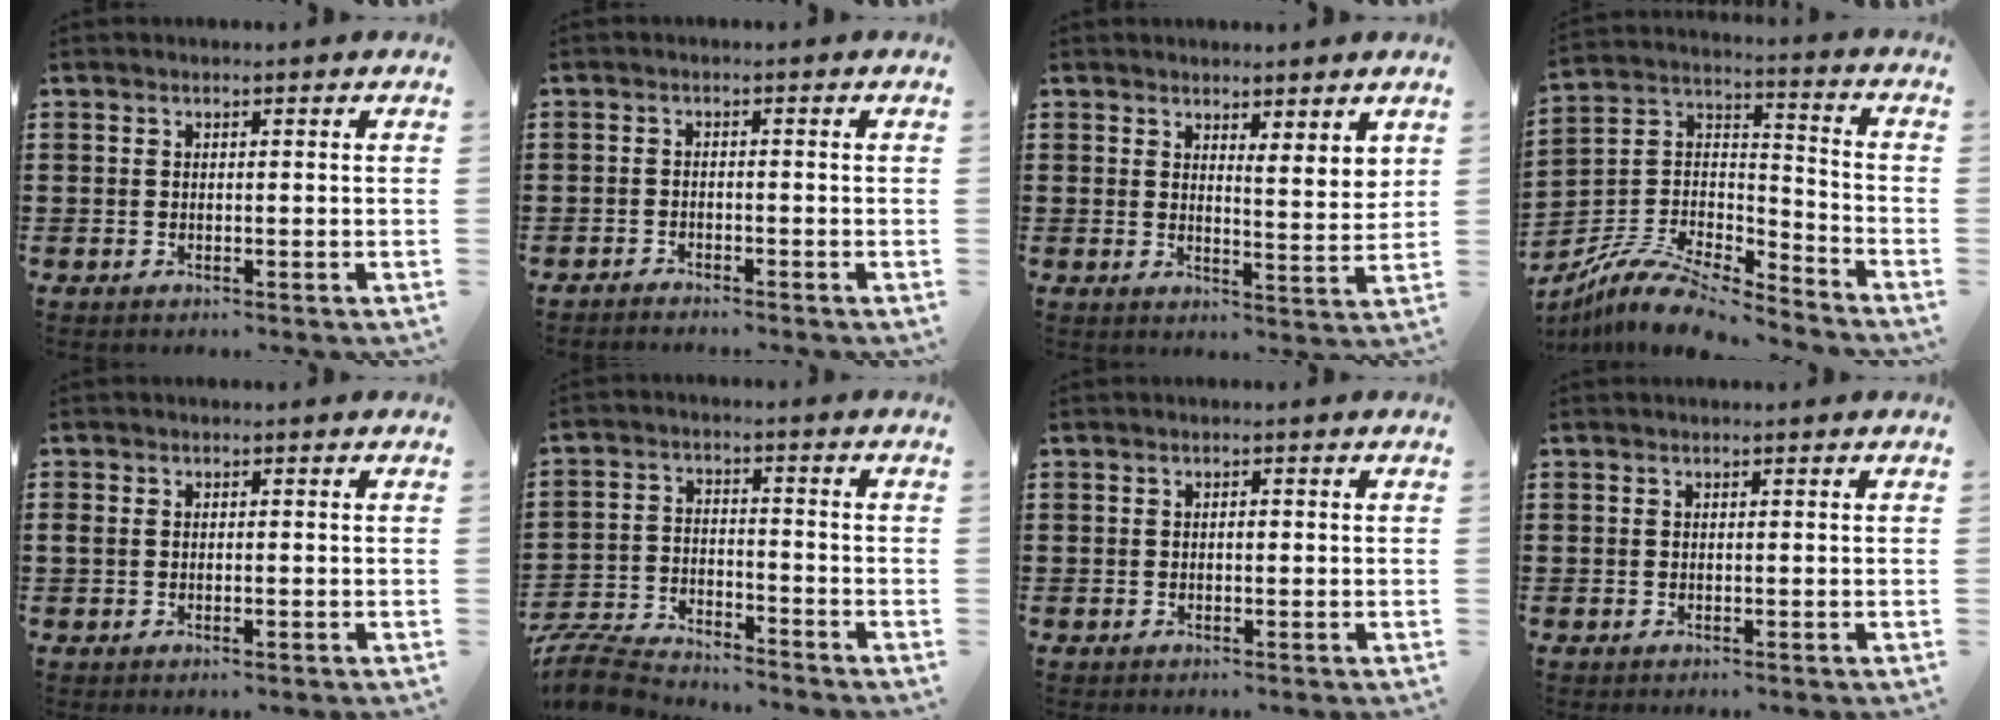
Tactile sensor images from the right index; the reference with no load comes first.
{"total": 1.3, "force": [-1.3, 0.1, 0.0], "torque": [-0.004, 0.003, -0.029]}
{"total": 3.2, "force": [3.0, 0.5, 1.2], "torque": [-0.026, -0.007, 0.052]}
{"total": 10.0, "force": [-8.4, 2.9, 4.6], "torque": [-0.101, 0.018, -0.169]}
{"total": 1.2, "force": [-0.3, 0.7, 0.9], "torque": [-0.027, -0.001, -0.008]}
{"total": 6.9, "force": [-6.7, 0.9, 1.3], "torque": [-0.040, 0.008, -0.136]}
{"total": 0.7, "force": [-0.1, 0.3, 0.6], "torque": [-0.014, -0.001, -0.002]}
{"total": 0.0}